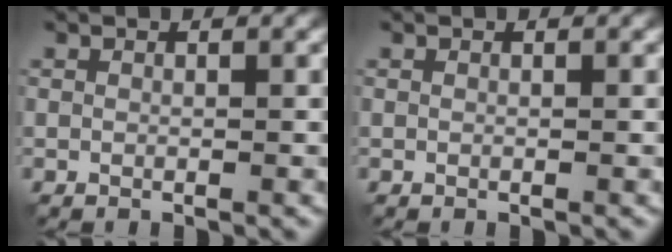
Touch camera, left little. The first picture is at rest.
{"total": 0.0}